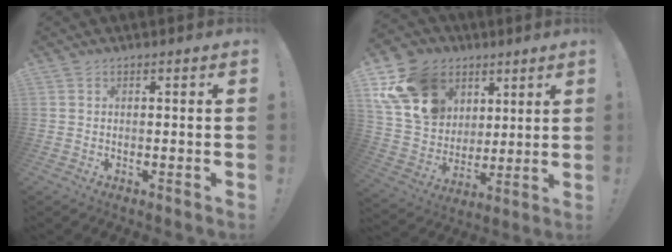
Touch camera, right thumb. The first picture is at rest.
{"total": 19.6, "force": [9.2, 15.2, 8.1], "torque": [-0.150, -0.033, 0.200]}